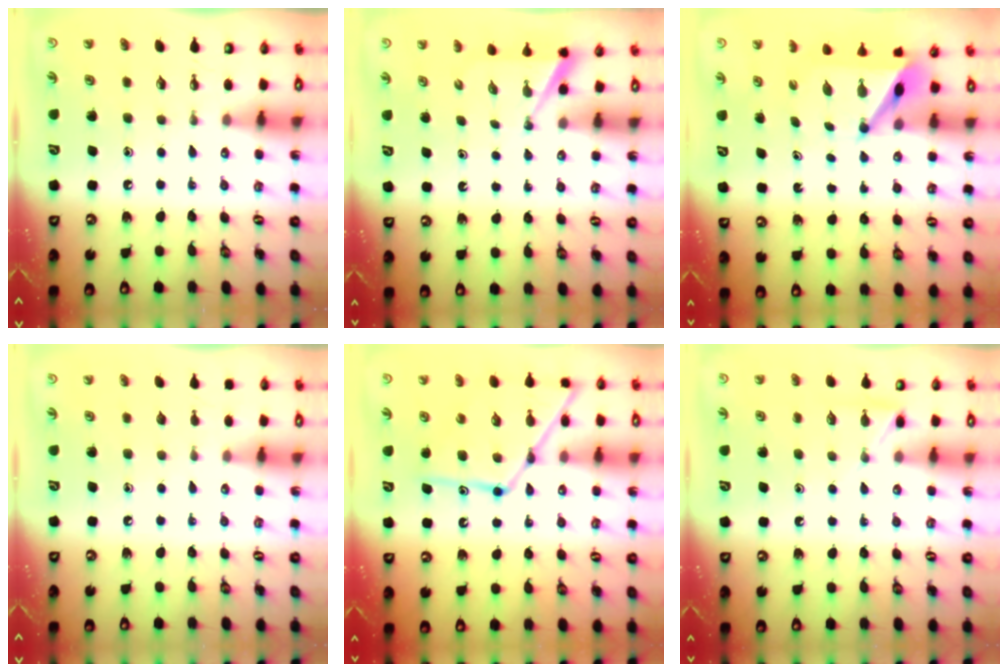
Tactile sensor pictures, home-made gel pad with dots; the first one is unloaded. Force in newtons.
{"total": 2.3, "press": 2.3, "slide": 0.3}
{"total": 5.3, "press": 5.3, "slide": 0.4}
{"total": 0.0}
{"total": 13.7, "press": 13.7, "slide": 1.0}
{"total": 4.8, "press": 4.7, "slide": 0.5}